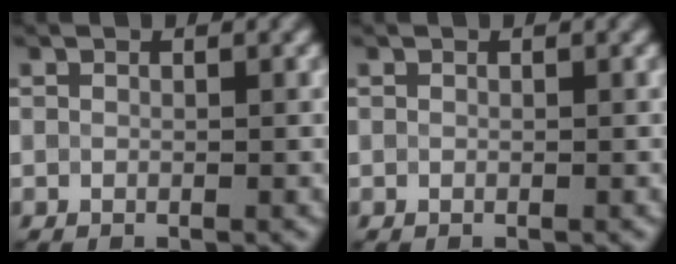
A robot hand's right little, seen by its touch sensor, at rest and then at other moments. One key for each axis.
{"total": 0.0}